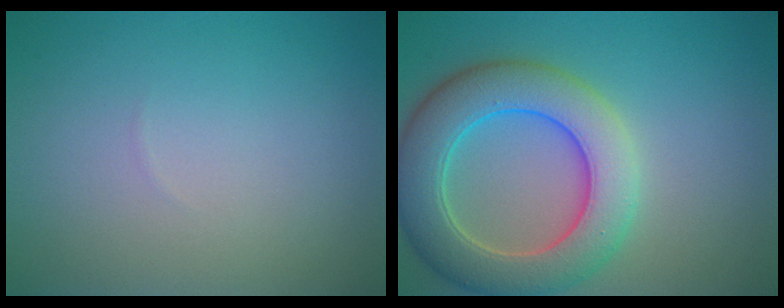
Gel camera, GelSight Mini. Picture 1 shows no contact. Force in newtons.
{"total": 8.3, "press": 8.3, "slide": 0.3}